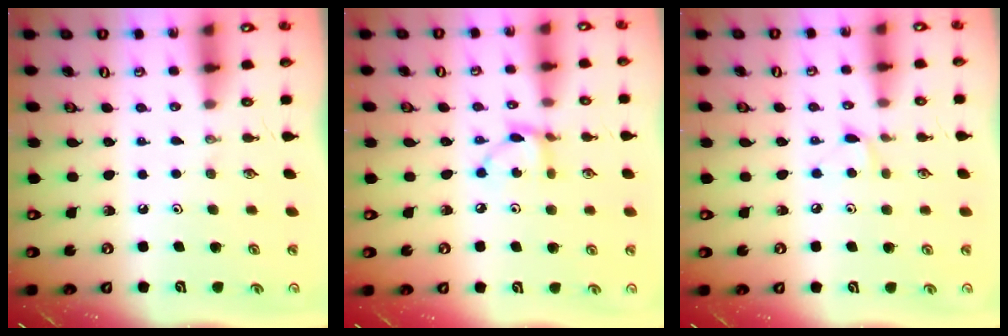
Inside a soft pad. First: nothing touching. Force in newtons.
{"total": 5.8, "press": 5.8, "slide": 0.2}
{"total": 4.8, "press": 4.8, "slide": 0.6}